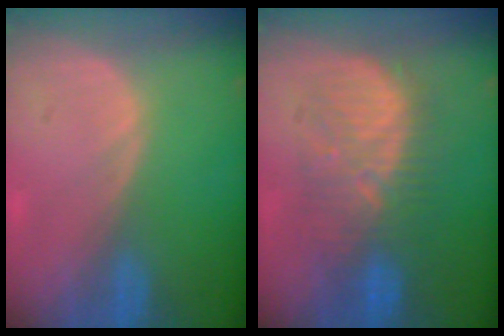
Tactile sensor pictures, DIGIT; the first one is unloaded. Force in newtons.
{"total": 8.9, "press": 8.9, "slide": 0.4}